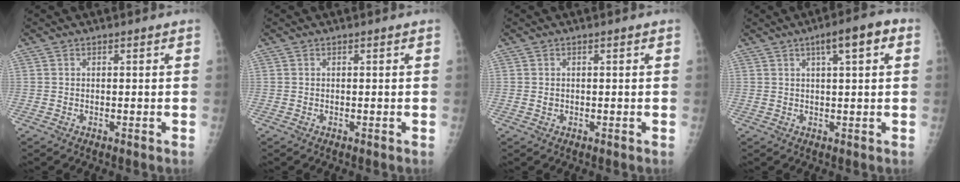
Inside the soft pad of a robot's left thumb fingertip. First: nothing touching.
{"total": 0.0}
{"total": 0.7, "force": [0.0, 0.6, 0.3], "torque": [-0.003, 0.001, 0.001]}
{"total": 6.3, "force": [2.7, 1.3, 5.6], "torque": [-0.076, 0.011, 0.036]}